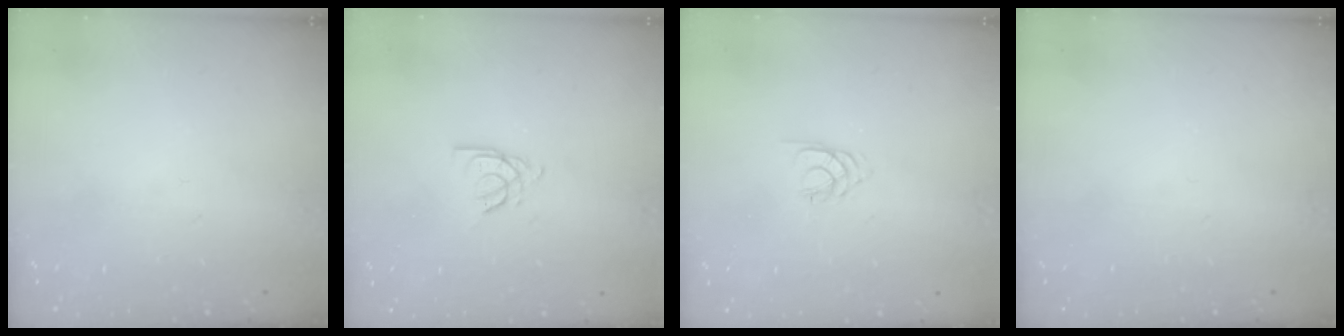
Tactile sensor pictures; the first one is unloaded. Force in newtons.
{"total": 4.0, "press": 4.0, "slide": 0.1}
{"total": 2.1, "press": 2.1, "slide": 0.3}
{"total": 0.0}